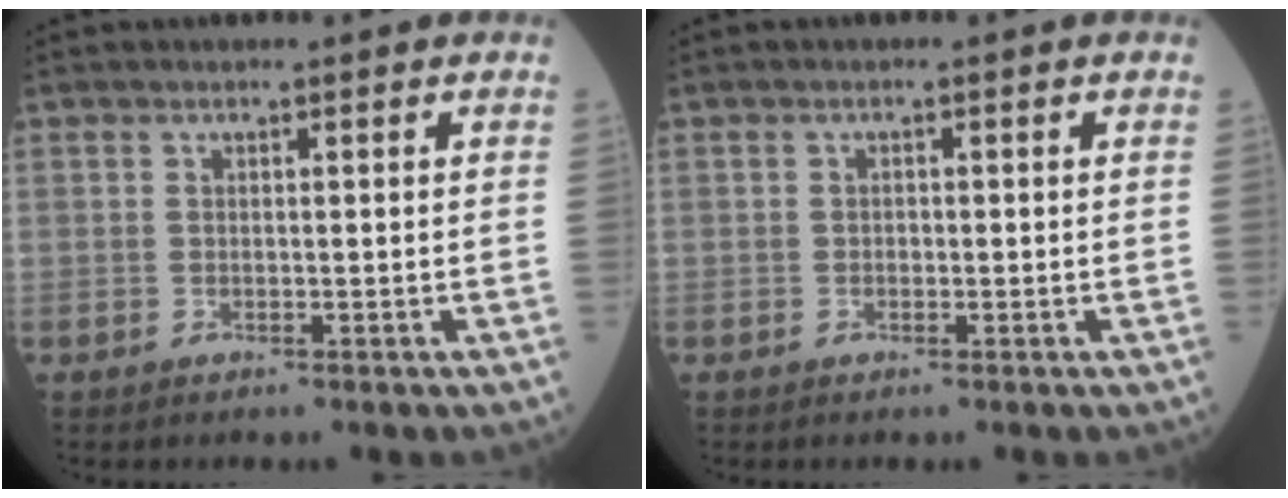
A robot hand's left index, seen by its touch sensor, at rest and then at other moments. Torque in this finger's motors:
{"motor_torque": [0.06, 0.04, -0.01, -0.01]}